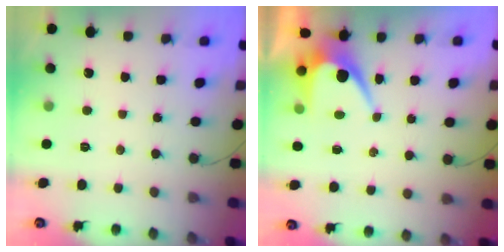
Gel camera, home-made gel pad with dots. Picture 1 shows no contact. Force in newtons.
{"total": 6.8, "press": 6.8, "slide": 0.6}